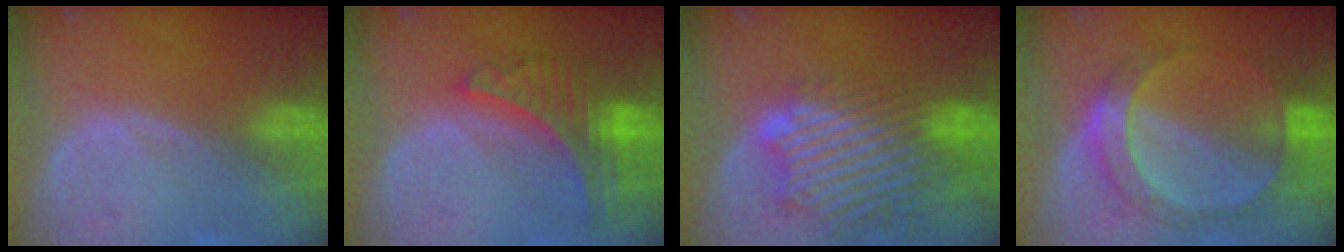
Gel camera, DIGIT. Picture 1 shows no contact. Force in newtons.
{"total": 7.8, "press": 7.0, "slide": 3.6}
{"total": 12.3, "press": 11.0, "slide": 5.5}
{"total": 7.3, "press": 7.2, "slide": 1.3}